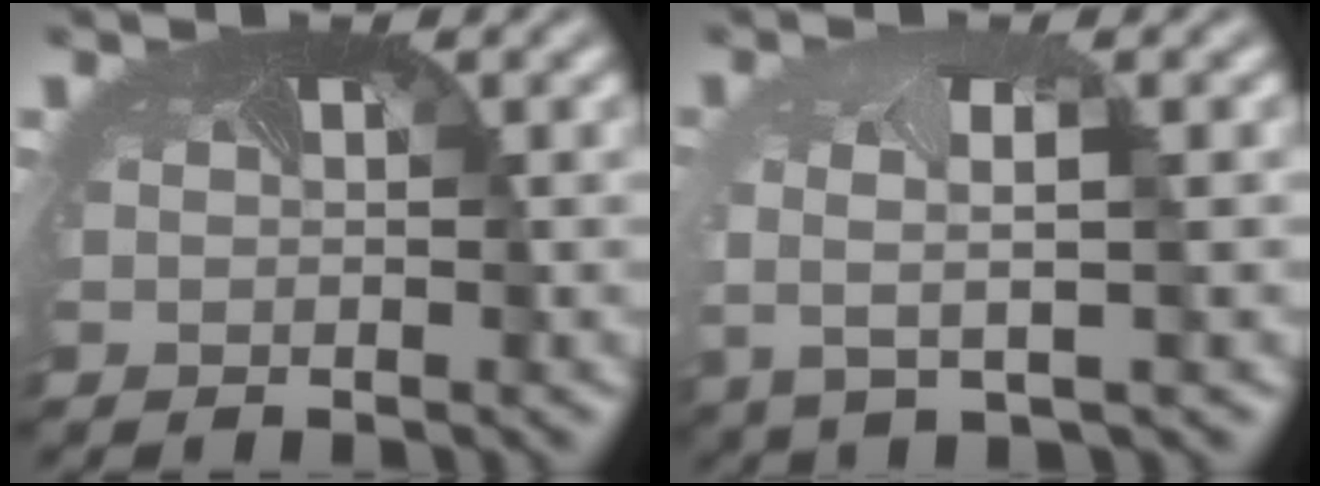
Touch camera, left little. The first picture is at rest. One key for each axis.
{"total": 2.6, "fx": 0.0, "fy": 0.5, "fz": 2.6, "tx": -0.064, "ty": -0.005, "tz": -0.003}